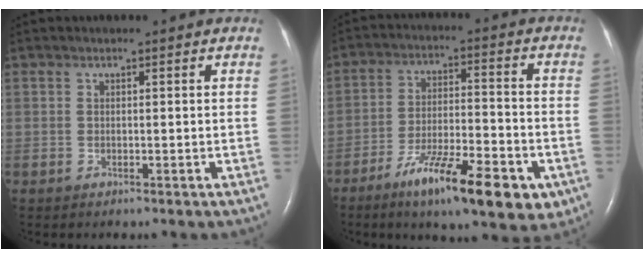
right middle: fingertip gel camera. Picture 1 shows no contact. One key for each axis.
{"total": 15.5, "fx": -8.5, "fy": 3.5, "fz": 12.6, "tx": -0.183, "ty": -0.009, "tz": -0.128}